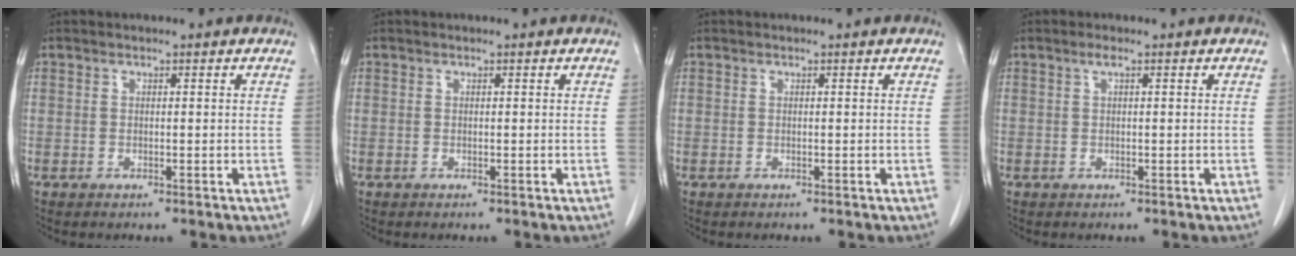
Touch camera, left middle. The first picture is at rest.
{"total": 0.0}
{"total": 0.0}
{"total": 0.9, "force": [0.4, 0.1, 0.8], "torque": [-0.018, 0.006, 0.008]}